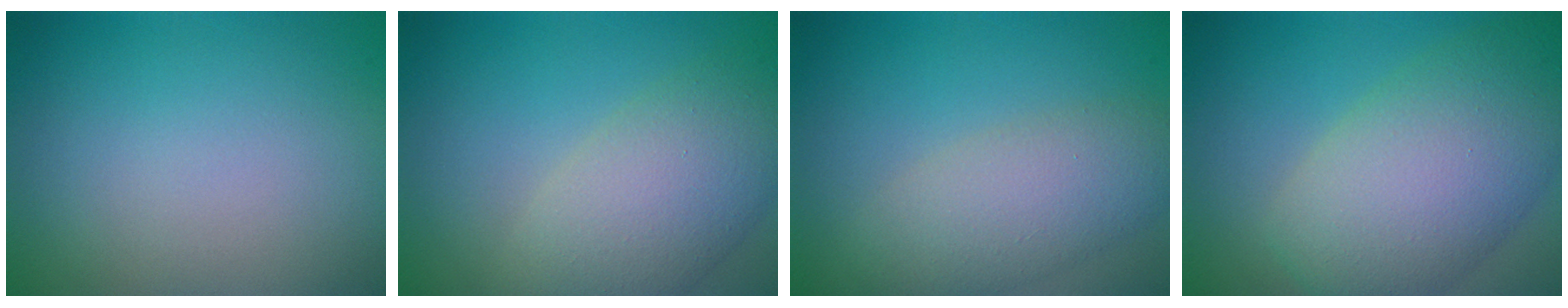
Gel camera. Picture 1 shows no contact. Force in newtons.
{"total": 6.5, "press": 6.5, "slide": 0.3}
{"total": 4.5, "press": 4.5, "slide": 0.1}
{"total": 9.2, "press": 9.2, "slide": 0.4}